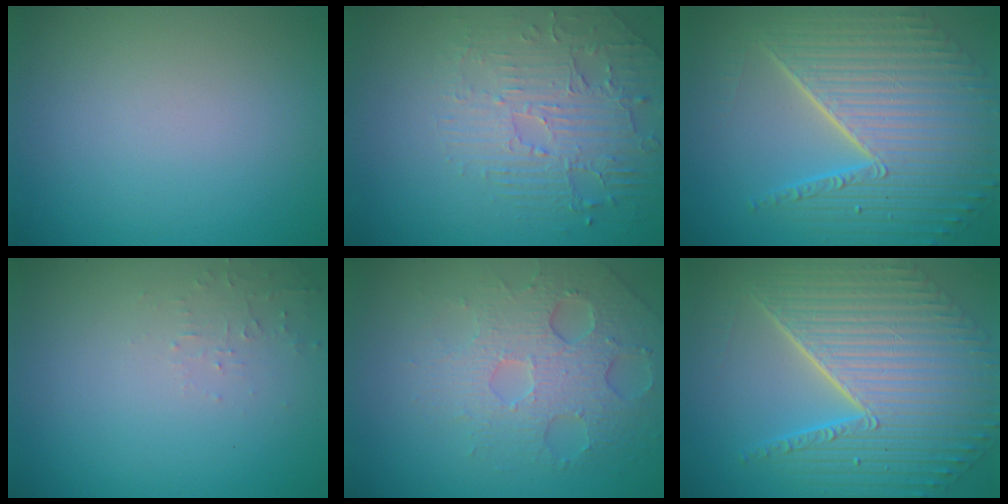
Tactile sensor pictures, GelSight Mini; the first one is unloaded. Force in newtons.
{"total": 2.8, "press": 2.5, "slide": 1.4}
{"total": 10.4, "press": 6.7, "slide": 8.0}
{"total": 1.2, "press": 1.2, "slide": 0.3}
{"total": 4.7, "press": 4.0, "slide": 2.5}
{"total": 11.0, "press": 7.3, "slide": 8.2}